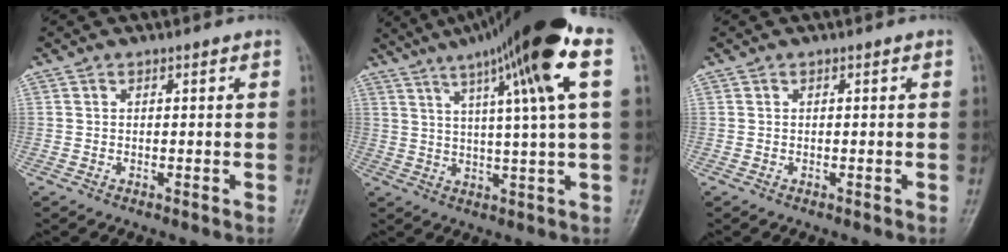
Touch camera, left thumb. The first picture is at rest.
{"total": 18.9, "force": [8.6, 0.9, 16.8], "torque": [-0.263, 0.007, 0.133]}
{"total": 0.0}